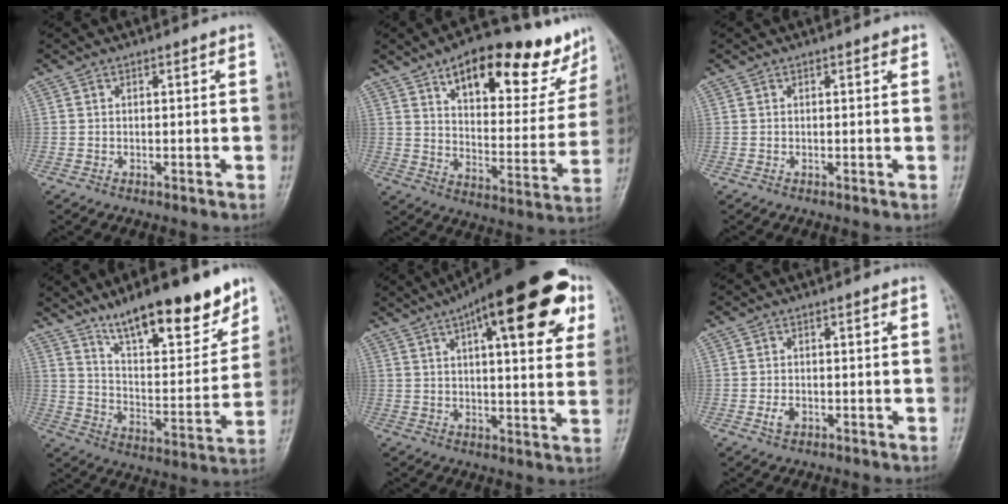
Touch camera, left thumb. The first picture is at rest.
{"total": 24.4, "force": [15.0, 9.3, 16.9], "torque": [-0.184, -0.042, 0.219]}
{"total": 0.6, "force": [0.4, 0.3, 0.4], "torque": [-0.006, -0.001, 0.002]}
{"total": 19.6, "force": [13.8, 5.8, 12.8], "torque": [-0.155, -0.078, 0.229]}
{"total": 24.8, "force": [11.2, 8.2, 20.5], "torque": [-0.275, 0.009, 0.153]}
{"total": 1.9, "force": [-0.7, 1.2, 1.3], "torque": [-0.024, 0.002, -0.014]}